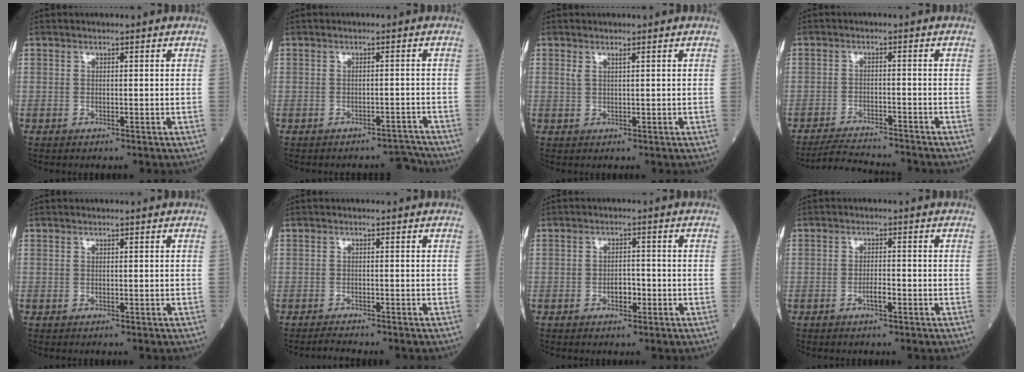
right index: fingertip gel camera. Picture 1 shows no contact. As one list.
[{"total": 3.4, "force": [-3.3, 0.3, -0.6], "torque": [0.023, 0.006, -0.042]}, {"total": 1.0, "force": [0.6, -0.1, 0.8], "torque": [-0.024, 0.004, 0.014]}, {"total": 7.7, "force": [-7.5, -0.4, 1.6], "torque": [-0.025, -0.007, -0.126]}, {"total": 0.0}, {"total": 1.6, "force": [-1.5, -0.4, 0.2], "torque": [-0.013, -0.006, -0.028]}, {"total": 2.4, "force": [-0.9, 1.3, 1.7], "torque": [-0.024, 0.006, -0.013]}, {"total": 1.9, "force": [-0.9, 0.4, 1.6], "torque": [-0.025, 0.003, -0.016]}]